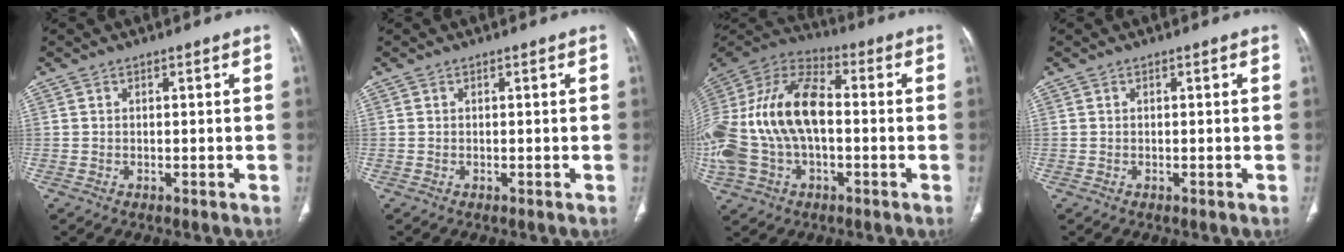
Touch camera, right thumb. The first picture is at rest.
{"total": 0.0}
{"total": 22.9, "force": [-0.7, 13.7, 18.4], "torque": [-0.394, 0.032, -0.011]}
{"total": 0.0}